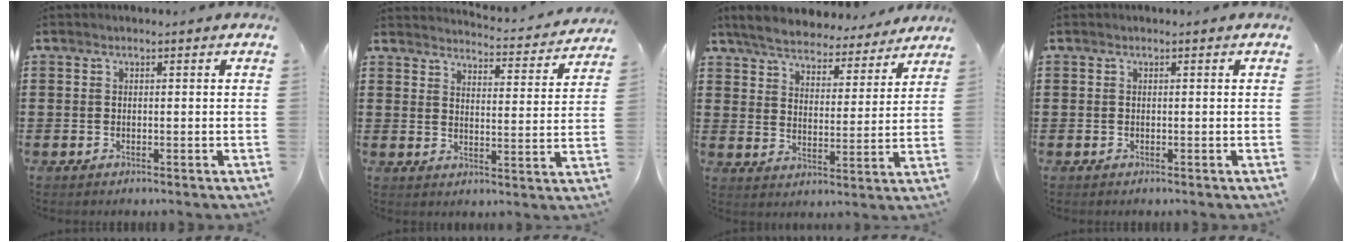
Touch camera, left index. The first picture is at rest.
{"total": 3.6, "force": [3.6, -0.3, 0.5], "torque": [-0.022, -0.034, 0.056]}
{"total": 5.9, "force": [5.8, 0.6, 1.0], "torque": [-0.050, -0.035, 0.100]}
{"total": 0.0}